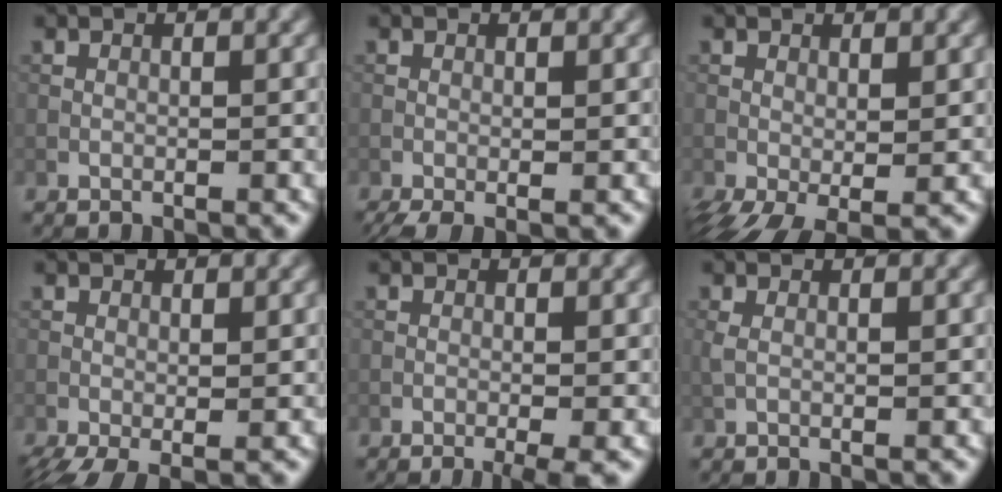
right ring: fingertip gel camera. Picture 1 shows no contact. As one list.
[{"total": 1.7, "force": [-0.8, 0.3, 1.5], "torque": [-0.034, -0.005, -0.018]}, {"total": 3.8, "force": [-1.1, 1.6, 3.2], "torque": [-0.069, -0.013, -0.016]}, {"total": 3.2, "force": [-1.3, 1.0, 2.8], "torque": [-0.058, -0.008, -0.024]}, {"total": 1.6, "force": [-0.7, 0.1, 1.5], "torque": [-0.025, 0.001, -0.013]}, {"total": 1.1, "force": [0.6, 0.1, 0.9], "torque": [-0.023, 0.003, 0.011]}]